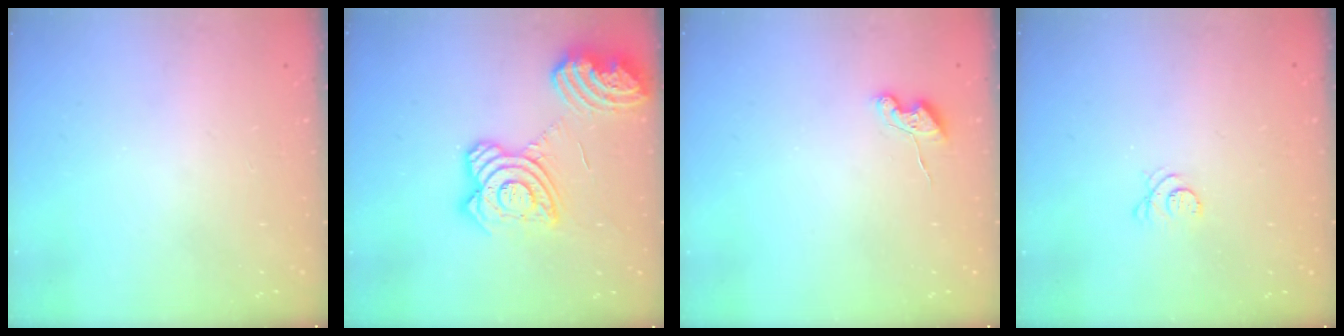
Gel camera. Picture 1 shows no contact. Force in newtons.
{"total": 22.4, "press": 22.3, "slide": 2.5}
{"total": 5.6, "press": 5.5, "slide": 0.8}
{"total": 3.3, "press": 3.3, "slide": 0.5}